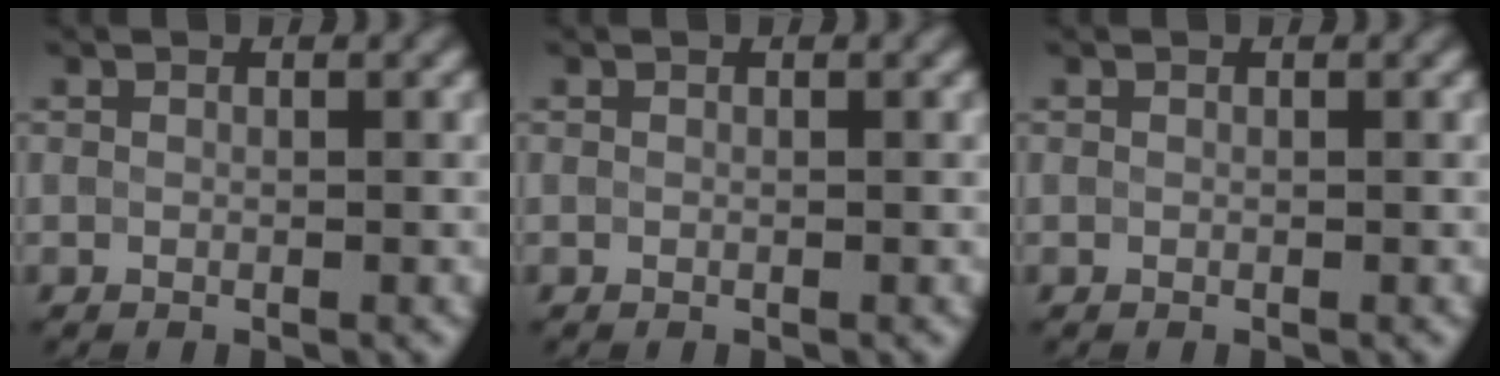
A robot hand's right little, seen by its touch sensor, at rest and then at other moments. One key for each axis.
{"total": 0.0}
{"total": 0.0}